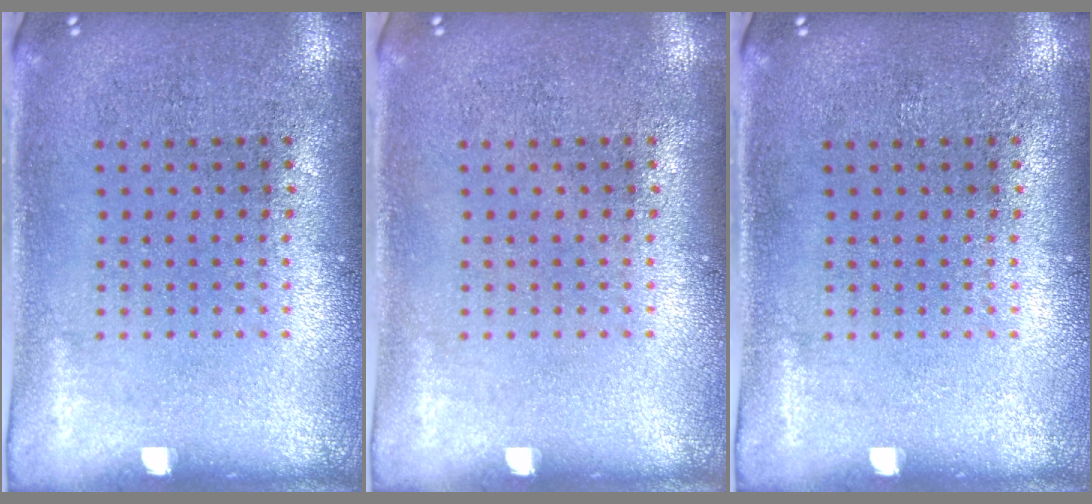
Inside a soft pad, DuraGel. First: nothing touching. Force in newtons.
{"total": 0.0}
{"total": 0.0}